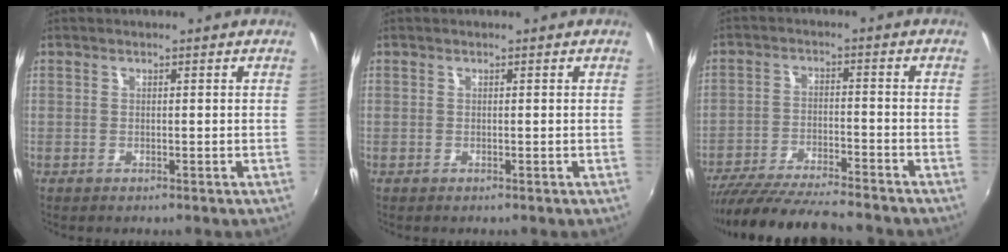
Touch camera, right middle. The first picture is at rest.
{"total": 0.0}
{"total": 16.3, "force": [-14.5, 1.6, 7.2], "torque": [-0.149, -0.029, -0.240]}